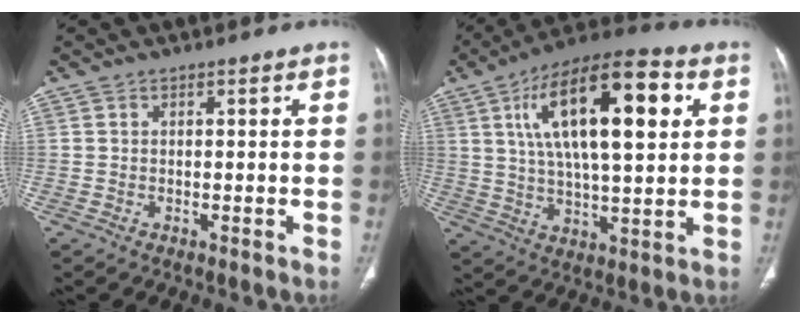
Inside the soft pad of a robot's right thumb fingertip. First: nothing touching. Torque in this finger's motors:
{"motor_torque": [-0.27, 4.29, 1.96, 0.42, 0.66]}